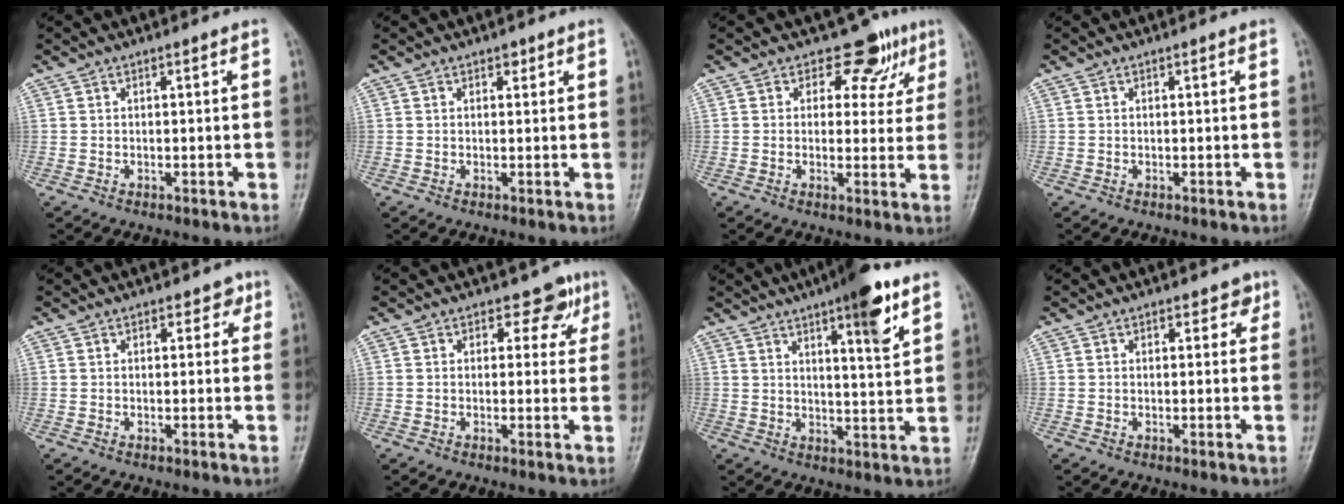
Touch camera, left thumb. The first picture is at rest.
{"total": 1.2, "force": [0.7, 0.8, 0.6], "torque": [0.002, -0.003, 0.008]}
{"total": 6.9, "force": [4.3, 4.8, 2.5], "torque": [0.008, -0.018, 0.046]}
{"total": 0.0}
{"total": 2.5, "force": [1.1, 1.8, 1.3], "torque": [0.007, -0.001, 0.009]}
{"total": 5.0, "force": [2.6, 3.6, 2.3], "torque": [0.012, -0.005, 0.026]}
{"total": 10.5, "force": [6.1, 1.9, 8.4], "torque": [-0.111, -0.033, 0.086]}
{"total": 2.4, "force": [1.2, 1.6, 1.2], "torque": [0.006, -0.003, 0.011]}